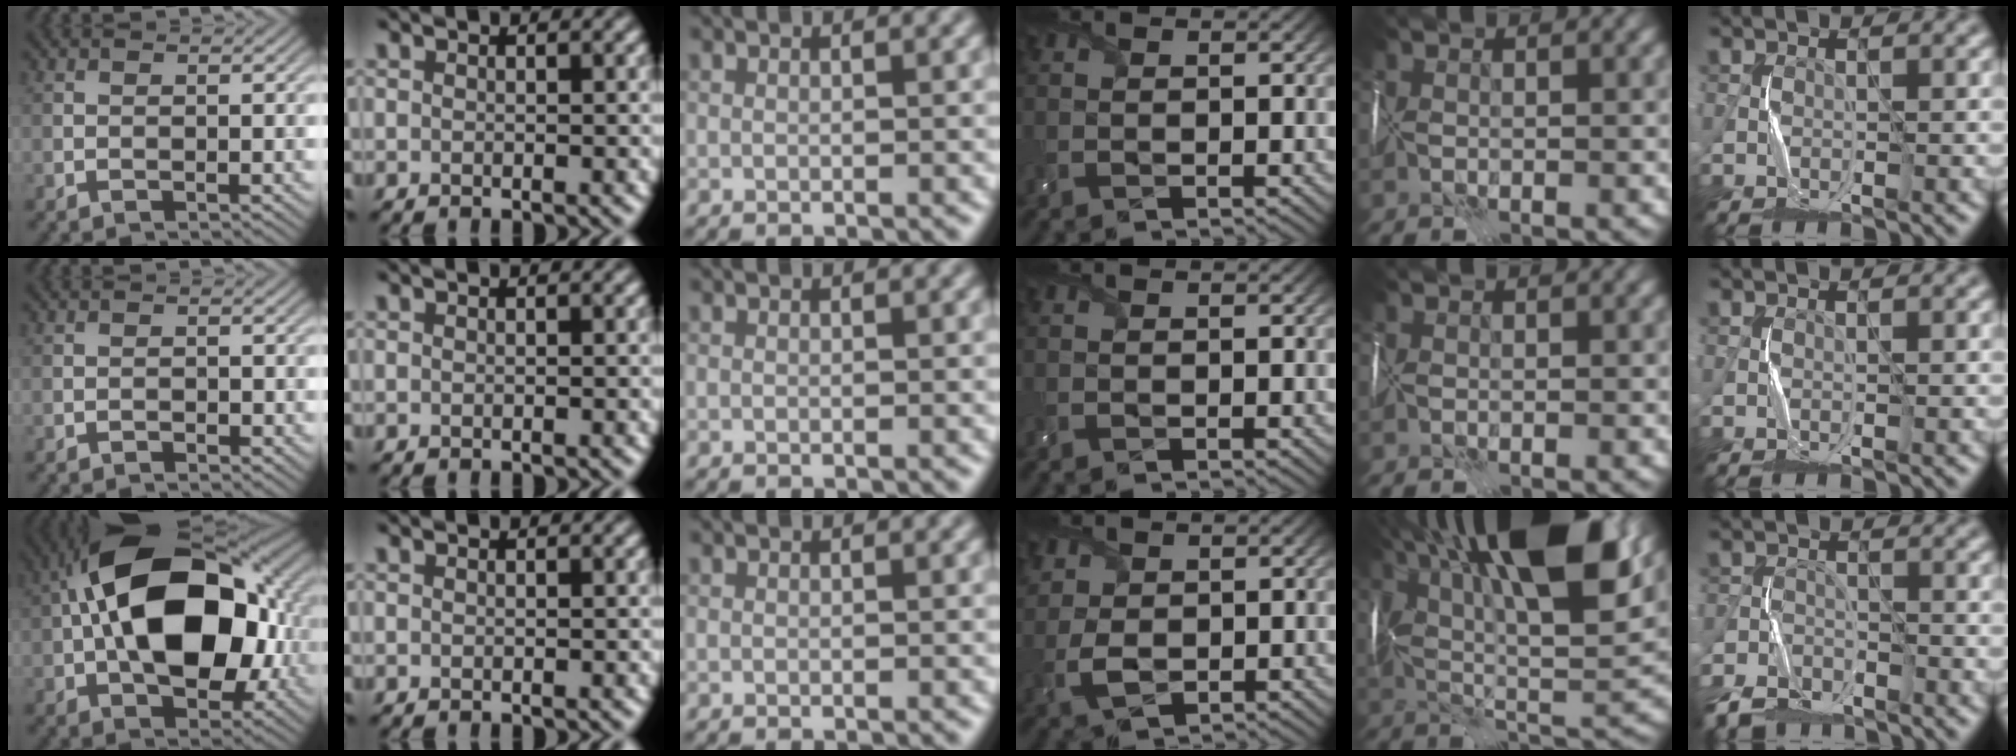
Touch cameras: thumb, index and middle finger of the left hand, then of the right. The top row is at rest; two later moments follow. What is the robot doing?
{"motion": "wrap", "object": "scarf"}